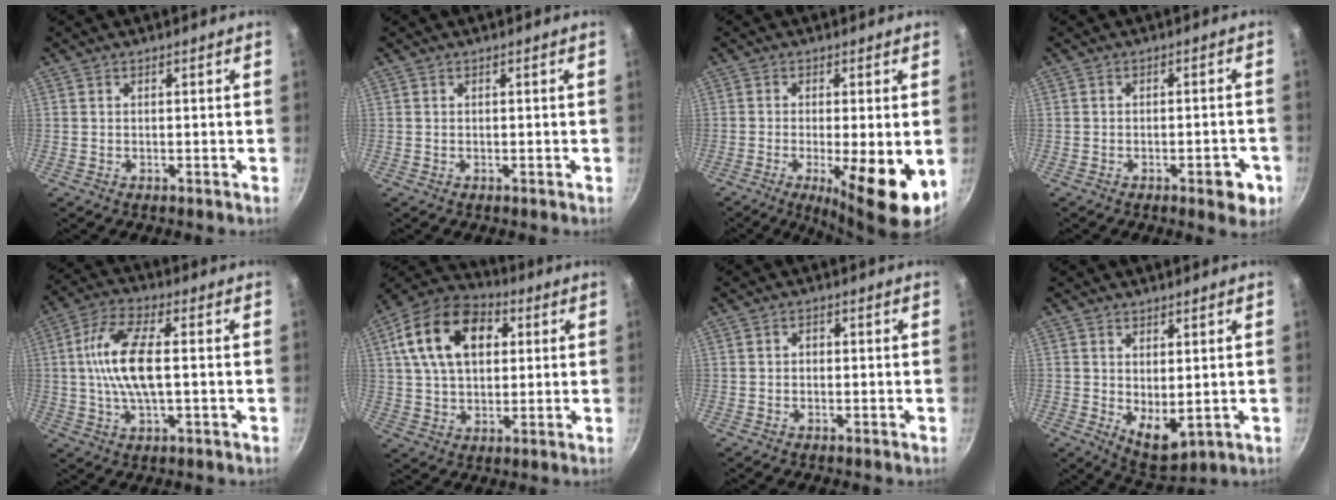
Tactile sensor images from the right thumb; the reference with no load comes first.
{"total": 0.0}
{"total": 11.7, "force": [-3.2, 2.8, 10.9], "torque": [-0.167, -0.010, -0.043]}
{"total": 5.7, "force": [-2.5, 2.3, 4.6], "torque": [-0.040, 0.016, -0.027]}
{"total": 12.0, "force": [0.5, 4.6, 11.0], "torque": [-0.220, 0.017, 0.000]}
{"total": 18.0, "force": [5.4, 11.8, 12.6], "torque": [-0.201, 0.011, 0.081]}
{"total": 1.1, "force": [0.0, 0.9, 0.6], "torque": [-0.009, 0.005, -0.002]}
{"total": 6.7, "force": [1.0, 3.4, 5.8], "torque": [-0.074, -0.027, 0.030]}